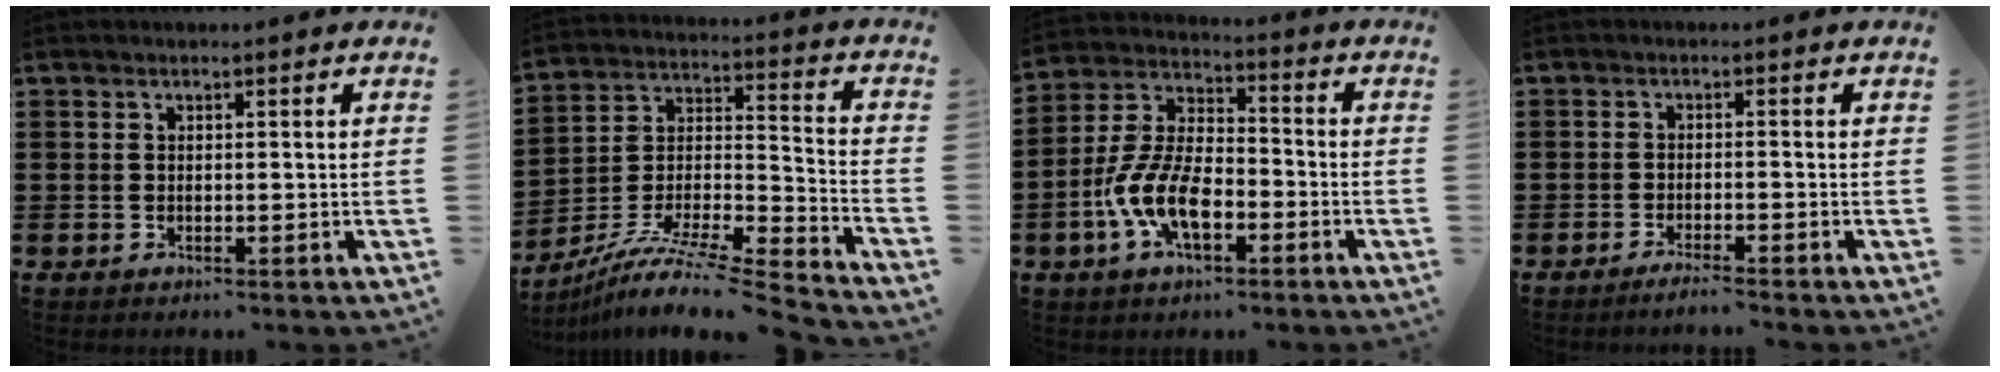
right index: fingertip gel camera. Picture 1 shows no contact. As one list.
[{"total": 9.8, "force": [-8.2, 0.5, 5.4], "torque": [-0.100, 0.000, -0.167]}, {"total": 9.8, "force": [-4.0, 4.6, 7.6], "torque": [-0.183, -0.004, -0.080]}, {"total": 1.8, "force": [-1.6, -0.3, 0.8], "torque": [-0.013, -0.002, -0.028]}]